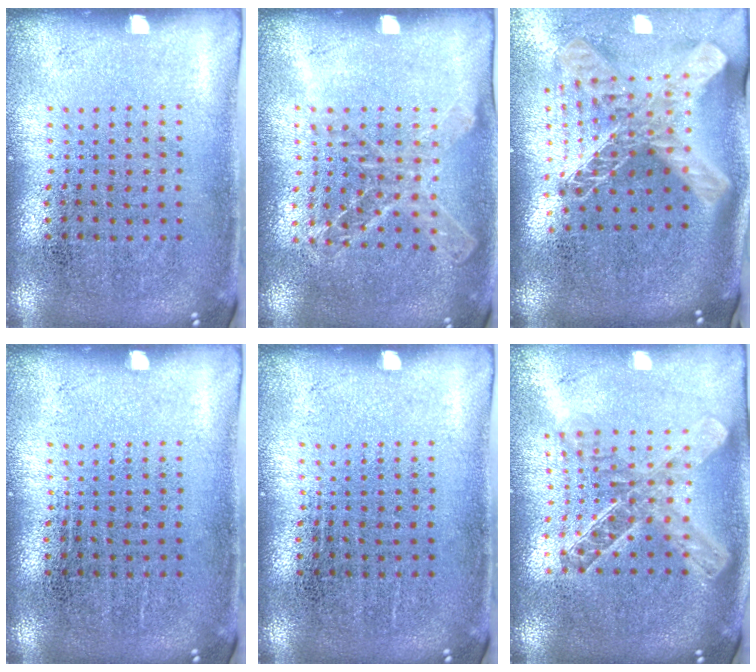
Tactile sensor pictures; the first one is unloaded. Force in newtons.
{"total": 1.1, "press": 1.1, "slide": 0.0}
{"total": 2.9, "press": 2.0, "slide": 2.1}
{"total": 0.0}
{"total": 0.0}
{"total": 2.0, "press": 1.7, "slide": 1.1}